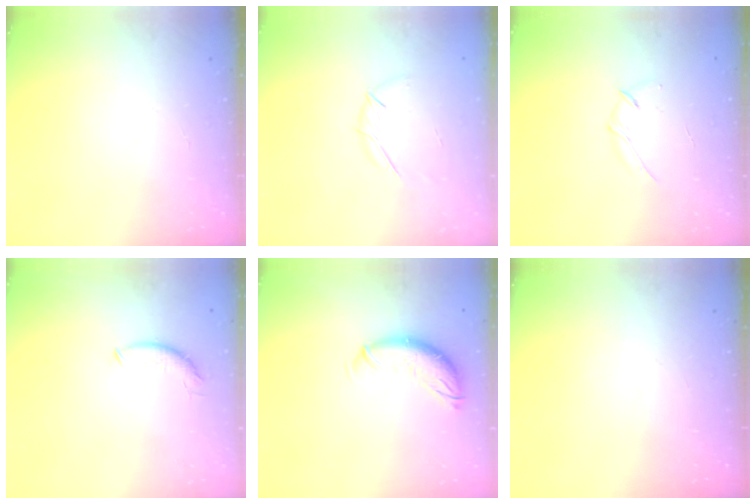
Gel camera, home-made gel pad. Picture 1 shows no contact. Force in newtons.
{"total": 3.9, "press": 3.8, "slide": 0.8}
{"total": 4.0, "press": 3.9, "slide": 1.0}
{"total": 7.5, "press": 7.5, "slide": 0.6}
{"total": 11.0, "press": 10.9, "slide": 1.6}
{"total": 0.0}